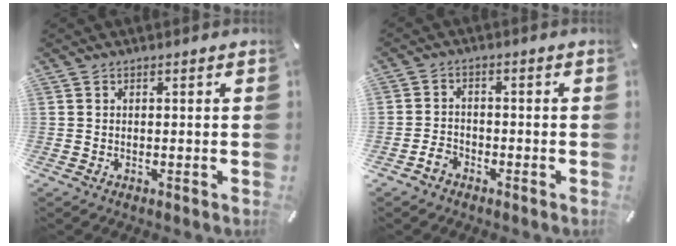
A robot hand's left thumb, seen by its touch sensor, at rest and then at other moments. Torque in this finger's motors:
{"motor_torque": [0.05, 0.07, -0.70, 0.74, -0.05]}